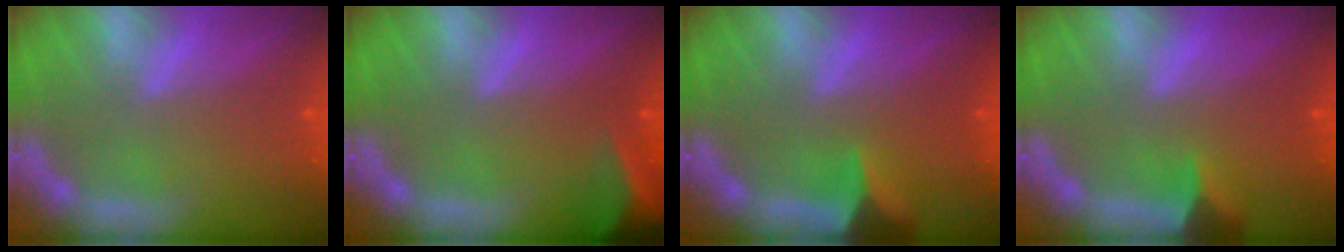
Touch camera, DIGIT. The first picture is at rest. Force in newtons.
{"total": 7.0}
{"total": 3.5}
{"total": 2.4}